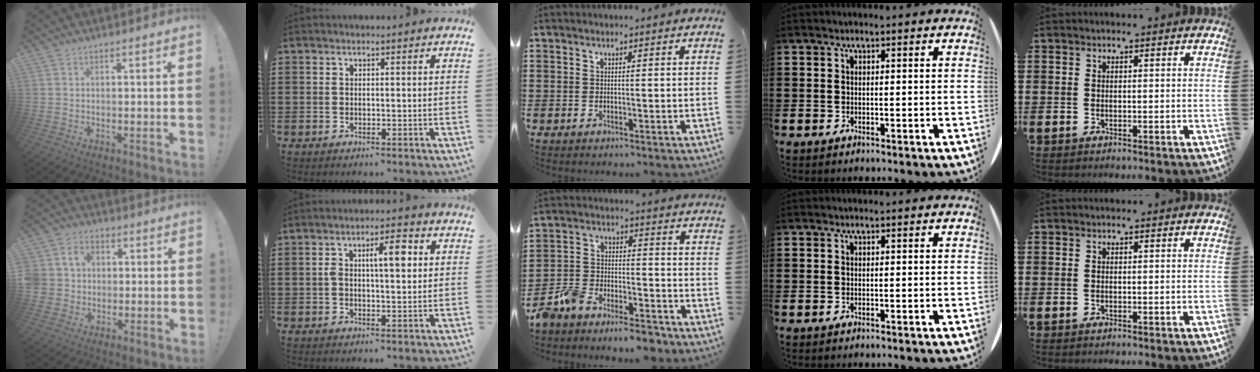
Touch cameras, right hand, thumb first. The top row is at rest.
{"thumb": {"total": 7.5, "force": [0.1, 7.1, 2.5], "torque": [-0.056, 0.011, 0.009]}, "index": {"total": 5.2, "force": [0.9, 1.7, 4.8], "torque": [-0.079, 0.005, 0.008]}, "middle": {"total": 7.8, "force": [-7.6, 1.2, 1.5], "torque": [-0.049, 0.011, -0.155]}}